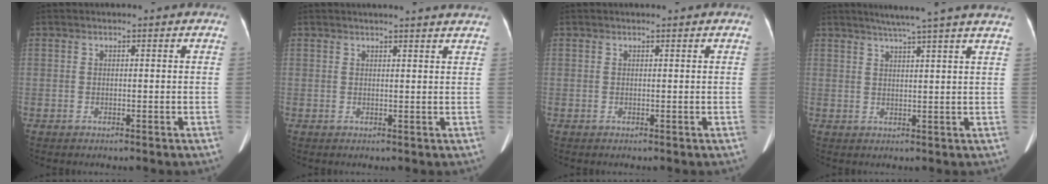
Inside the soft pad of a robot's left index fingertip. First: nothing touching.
{"total": 7.2, "force": [6.7, -0.1, 2.6], "torque": [-0.036, 0.010, 0.061]}
{"total": 0.0}
{"total": 12.4, "force": [10.3, -1.1, 6.8], "torque": [-0.103, 0.010, 0.121]}